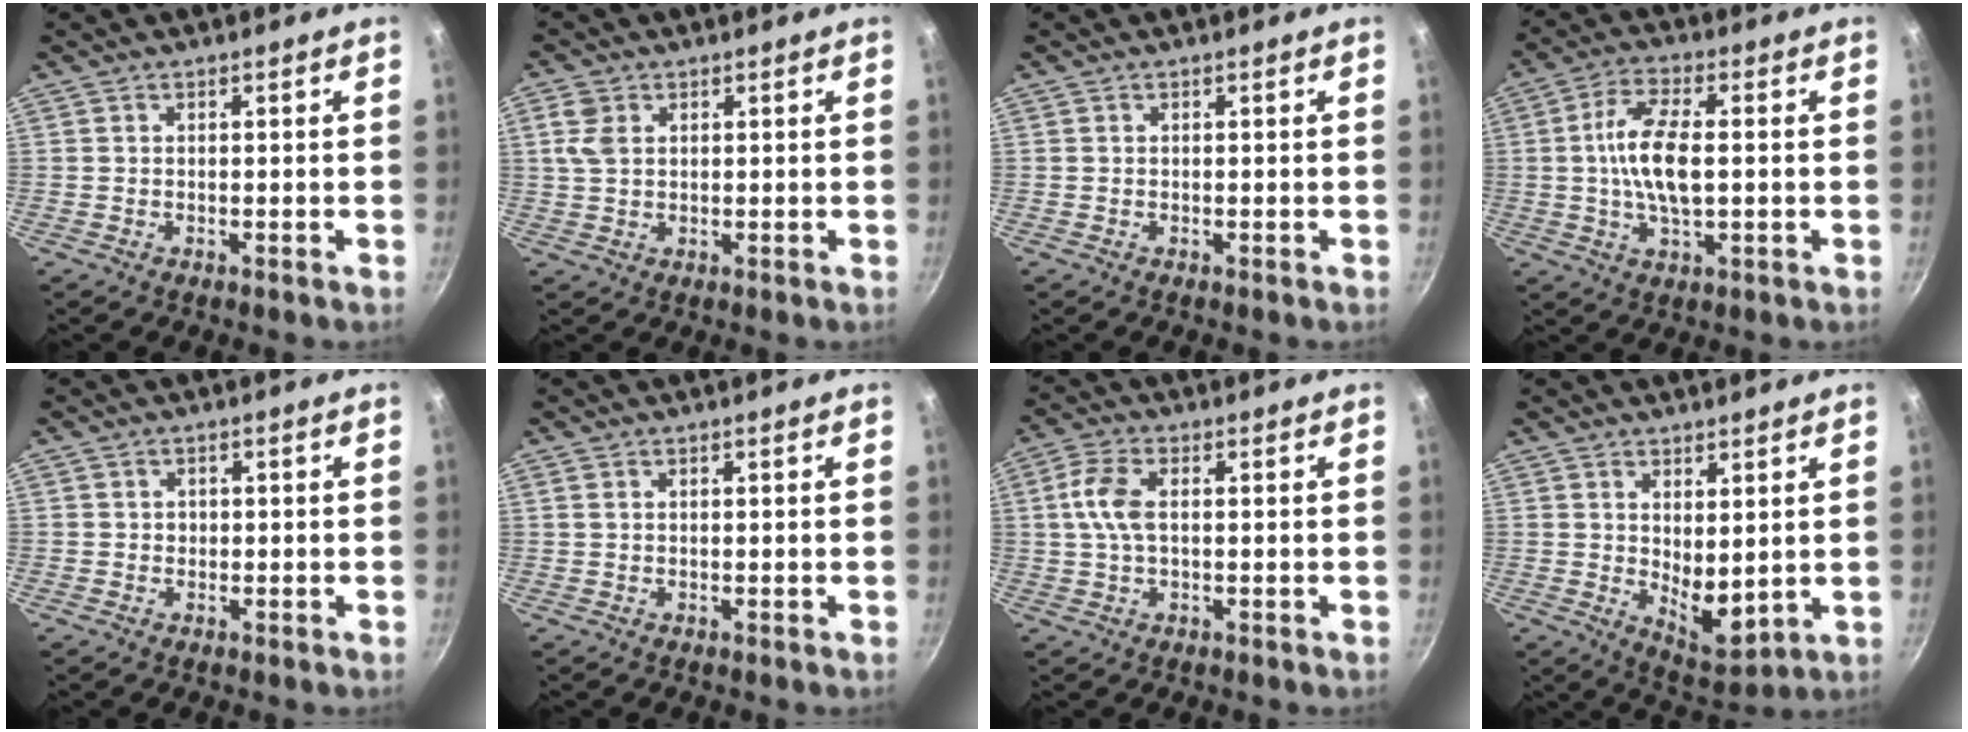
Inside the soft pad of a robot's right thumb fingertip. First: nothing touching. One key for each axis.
{"total": 4.4, "fx": 1.4, "fy": 3.1, "fz": 2.7, "tx": -0.052, "ty": 0.000, "tz": 0.026}
{"total": 0.0}
{"total": 10.5, "fx": 0.3, "fy": 4.4, "fz": 9.5, "tx": -0.183, "ty": 0.009, "tz": -0.002}
{"total": 1.5, "fx": -0.3, "fy": 1.5, "fz": 0.2, "tx": 0.009, "ty": 0.007, "tz": -0.002}
{"total": 0.8, "fx": 0.3, "fy": 0.6, "fz": 0.4, "tx": -0.010, "ty": 0.002, "tz": 0.005}
{"total": 6.2, "fx": 0.7, "fy": 3.4, "fz": 5.2, "tx": -0.111, "ty": 0.013, "tz": 0.007}
{"total": 8.1, "fx": 1.6, "fy": 3.9, "fz": 6.9, "tx": -0.089, "ty": -0.038, "tz": 0.040}